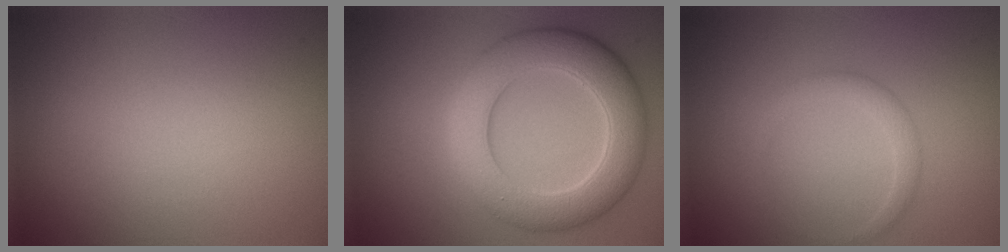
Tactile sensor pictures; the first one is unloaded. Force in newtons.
{"total": 7.6, "press": 7.6, "slide": 0.3}
{"total": 1.5, "press": 1.5, "slide": 0.1}